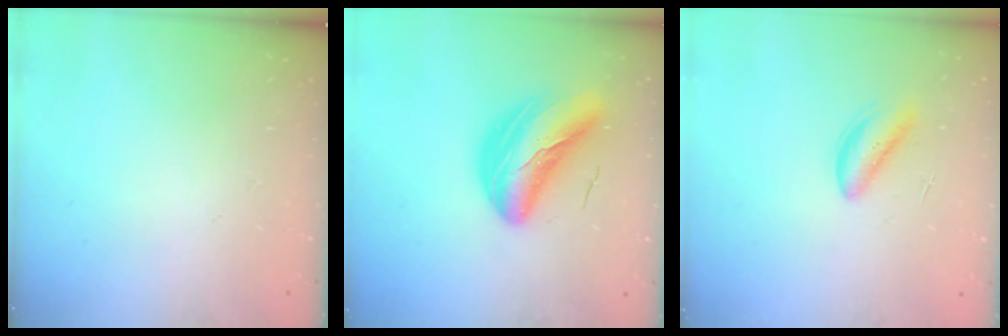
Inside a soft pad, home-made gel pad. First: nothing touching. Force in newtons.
{"total": 11.3, "press": 10.9, "slide": 3.0}
{"total": 2.7, "press": 2.7, "slide": 0.3}